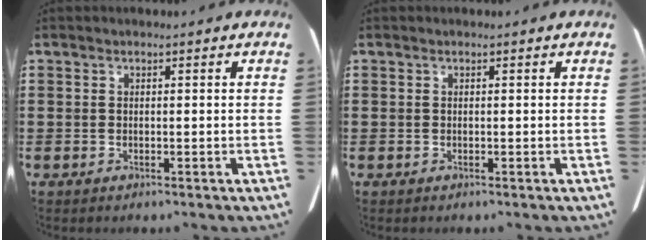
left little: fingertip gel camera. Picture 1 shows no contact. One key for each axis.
{"total": 0.0}